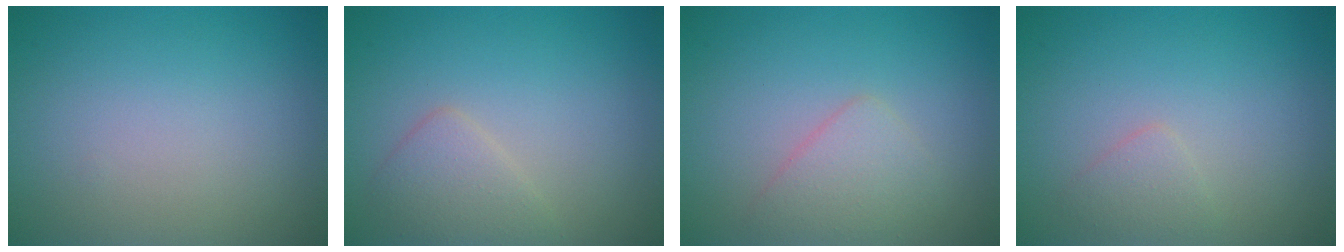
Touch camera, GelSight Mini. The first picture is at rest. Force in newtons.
{"total": 2.2, "press": 2.2, "slide": 0.1}
{"total": 2.2, "press": 2.2, "slide": 0.0}
{"total": 1.2, "press": 1.2, "slide": 0.0}